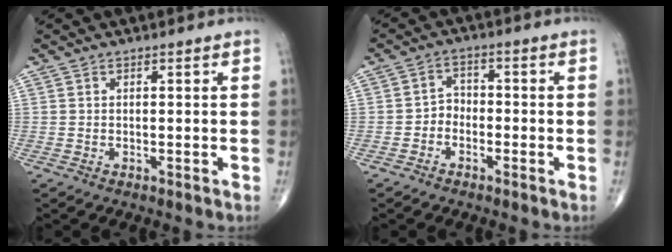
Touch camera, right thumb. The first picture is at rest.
{"total": 3.5, "force": [-1.6, 2.8, 1.3], "torque": [-0.002, 0.022, -0.039]}